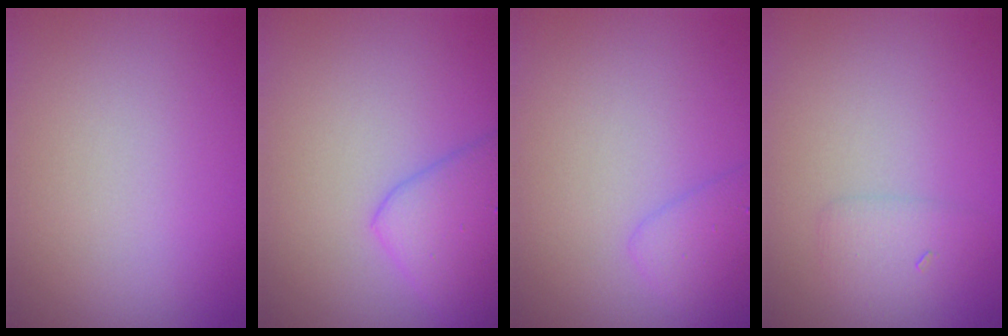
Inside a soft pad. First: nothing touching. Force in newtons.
{"total": 3.9, "press": 3.9, "slide": 0.2}
{"total": 1.9, "press": 1.9, "slide": 0.1}
{"total": 1.5, "press": 1.5, "slide": 0.1}